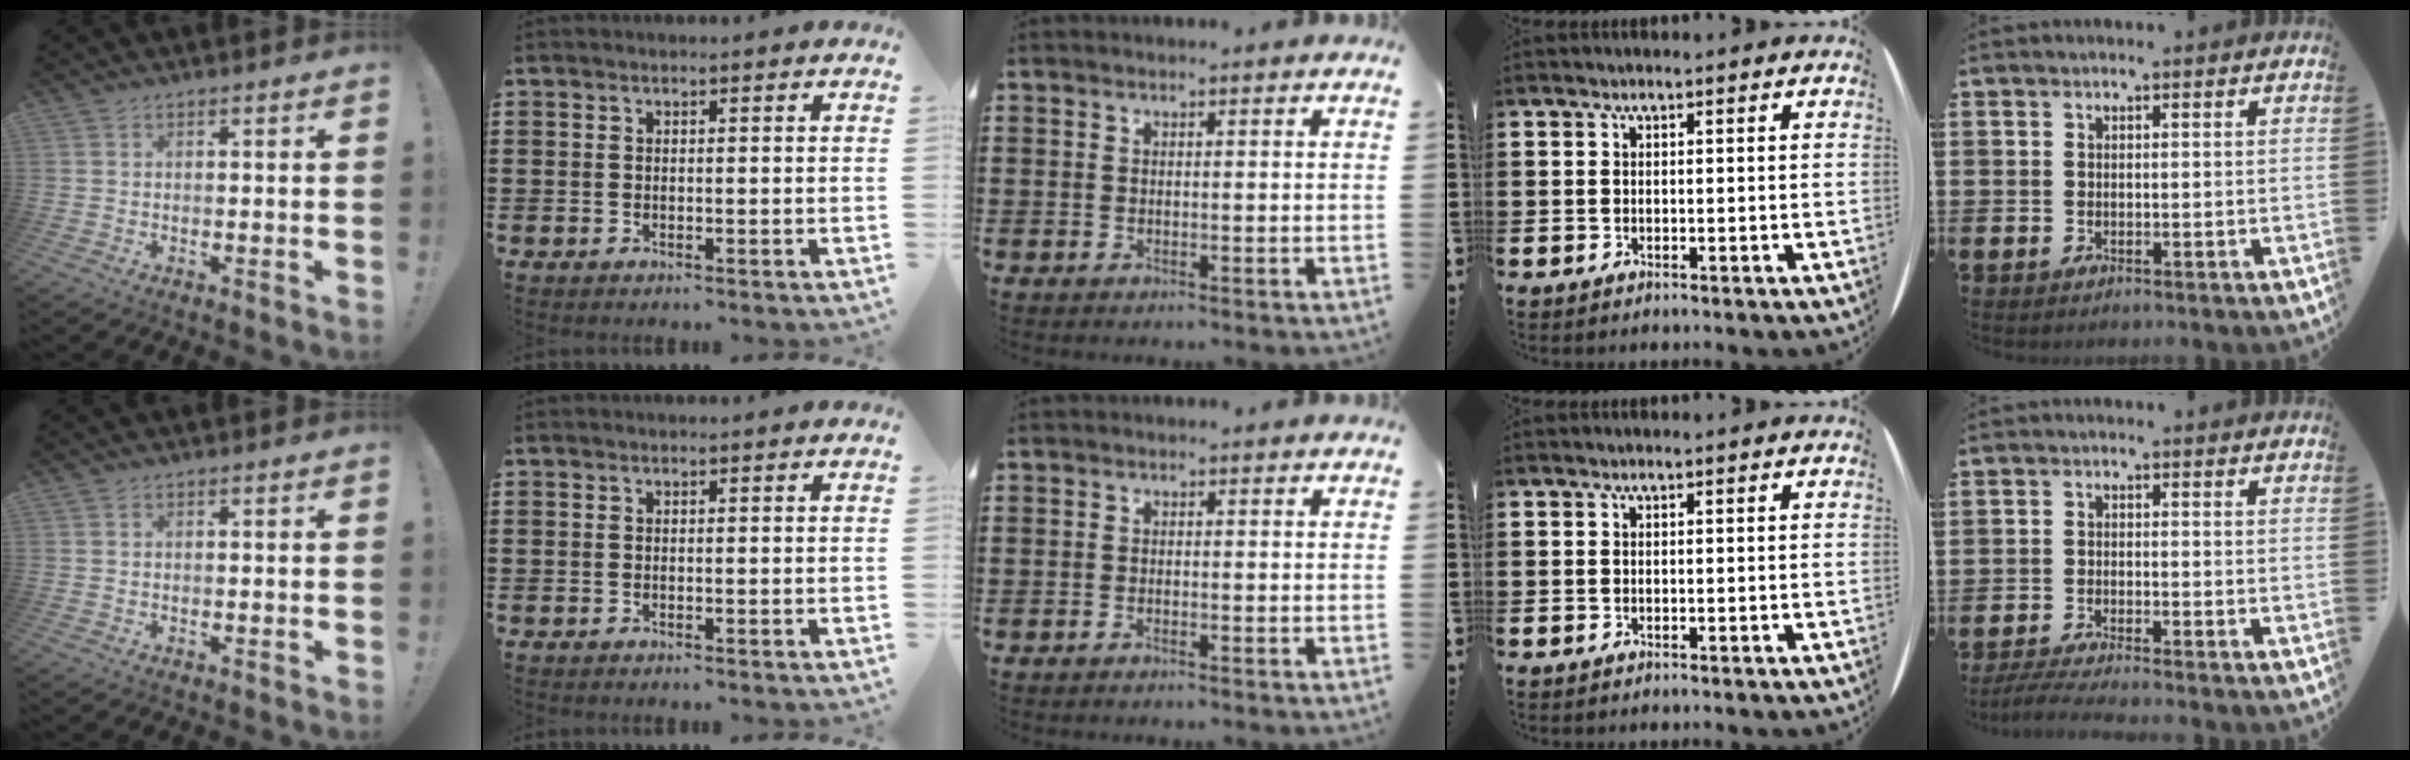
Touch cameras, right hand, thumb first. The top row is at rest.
{"thumb": {"total": 0.6, "force": [0.3, 0.4, 0.2], "torque": [-0.007, 0.003, 0.006]}, "middle": {"total": 0.6, "force": [-0.5, 0.0, 0.3], "torque": [-0.009, -0.004, -0.009]}, "little": {"total": 2.6, "force": [-2.3, -0.1, 1.2], "torque": [-0.018, 0.001, -0.042]}}